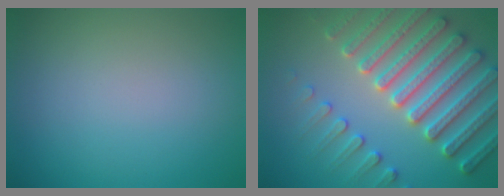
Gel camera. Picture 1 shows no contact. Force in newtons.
{"total": 7.5, "press": 7.2, "slide": 2.0}